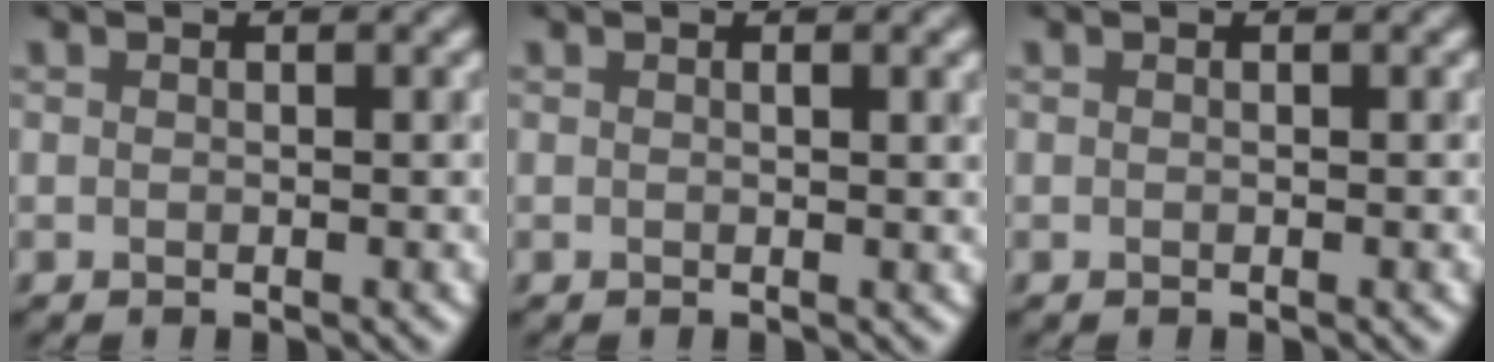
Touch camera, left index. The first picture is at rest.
{"total": 1.9, "force": [0.4, 0.5, 1.8], "torque": [-0.019, 0.007, 0.002]}
{"total": 0.0}